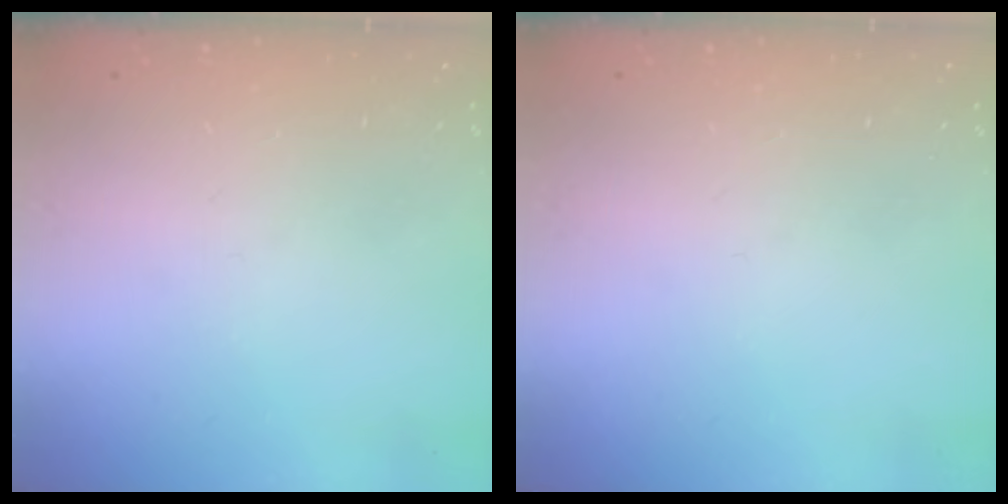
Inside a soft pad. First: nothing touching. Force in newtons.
{"total": 0.0}